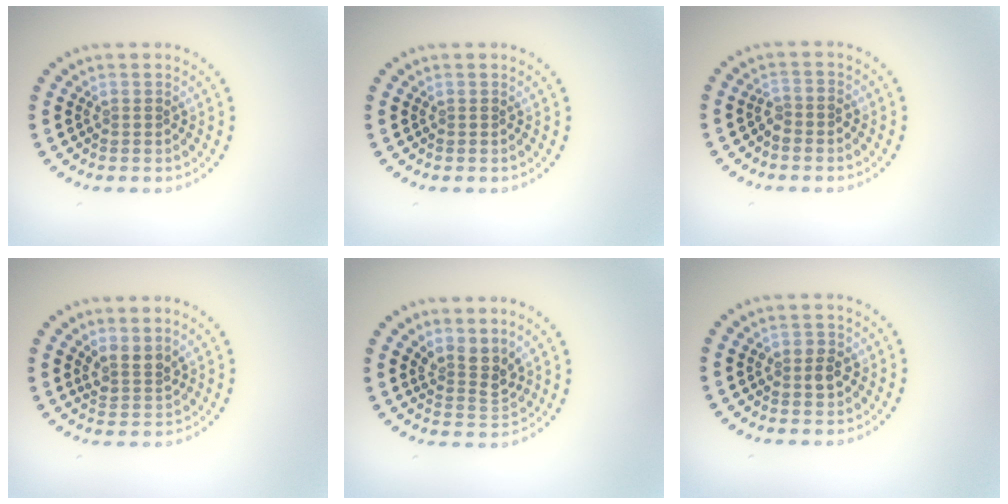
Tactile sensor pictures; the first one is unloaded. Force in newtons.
{"total": 0.0}
{"total": 1.3, "press": 1.1, "slide": 0.7}
{"total": 2.1, "press": 1.5, "slide": 1.5}
{"total": 2.6, "press": 1.9, "slide": 1.8}
{"total": 1.9, "press": 1.9, "slide": 0.3}